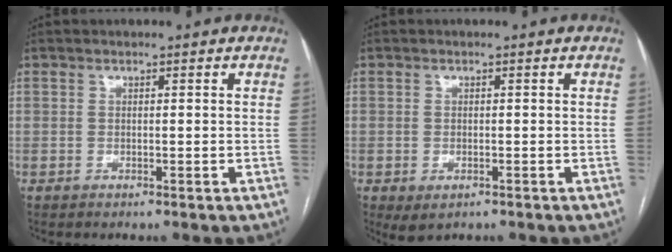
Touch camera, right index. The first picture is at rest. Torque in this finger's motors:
{"motor_torque": [0.64, -0.51, 0.08, 0.00]}